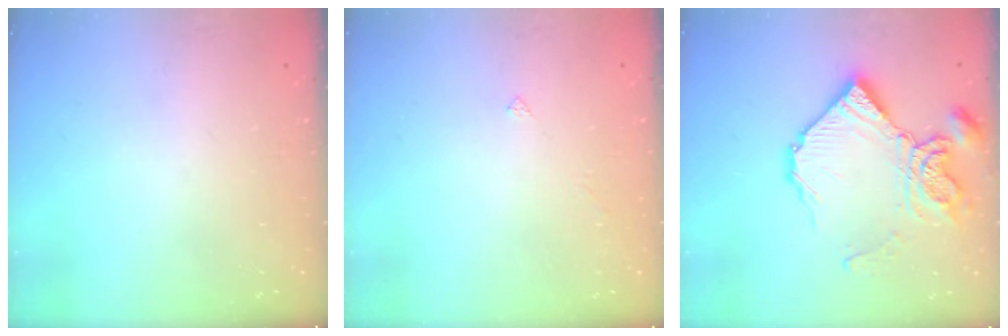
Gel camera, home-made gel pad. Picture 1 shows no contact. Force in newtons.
{"total": 1.5, "press": 1.4, "slide": 0.3}
{"total": 15.4, "press": 15.3, "slide": 1.5}